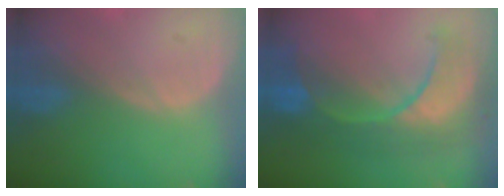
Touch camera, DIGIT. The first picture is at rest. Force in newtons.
{"total": 9.6, "press": 9.6, "slide": 0.7}